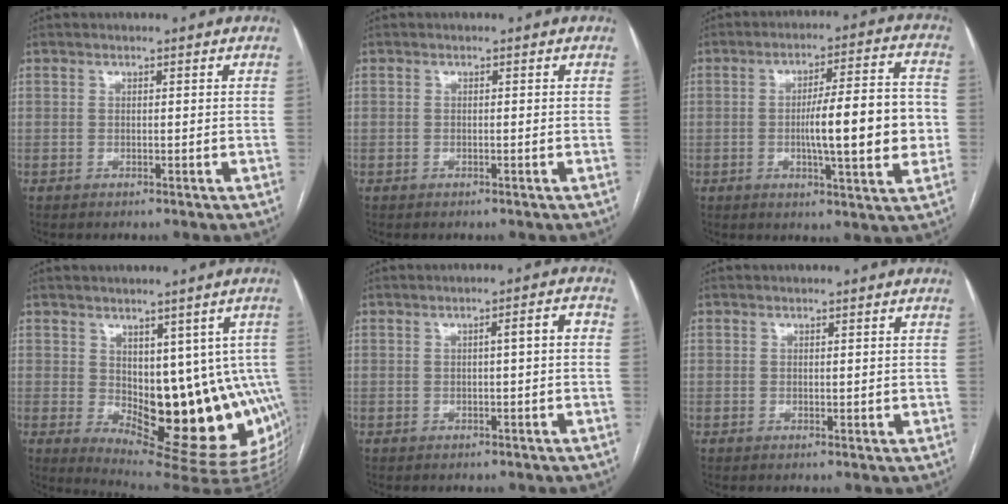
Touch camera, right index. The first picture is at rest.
{"total": 0.0}
{"total": 14.0, "force": [-1.5, 1.8, 13.8], "torque": [-0.204, 0.010, -0.021]}
{"total": 16.5, "force": [-1.4, 7.7, 14.6], "torque": [-0.145, 0.005, 0.003]}
{"total": 2.5, "force": [0.0, 0.3, 2.5], "torque": [-0.035, 0.007, 0.000]}
{"total": 0.9, "force": [0.2, 0.5, 0.8], "torque": [-0.012, -0.005, 0.006]}